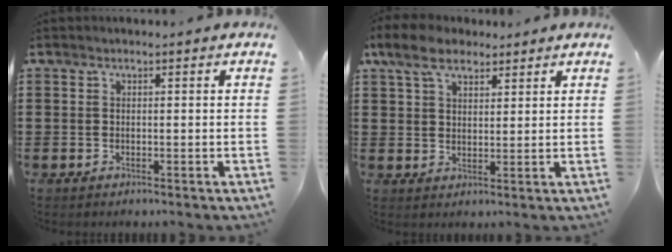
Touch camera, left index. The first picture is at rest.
{"total": 6.6, "force": [4.6, 3.4, 3.2], "torque": [-0.071, 0.002, 0.085]}